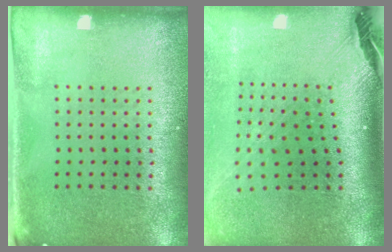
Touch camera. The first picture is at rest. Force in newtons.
{"total": 2.9, "press": 2.1, "slide": 2.0}